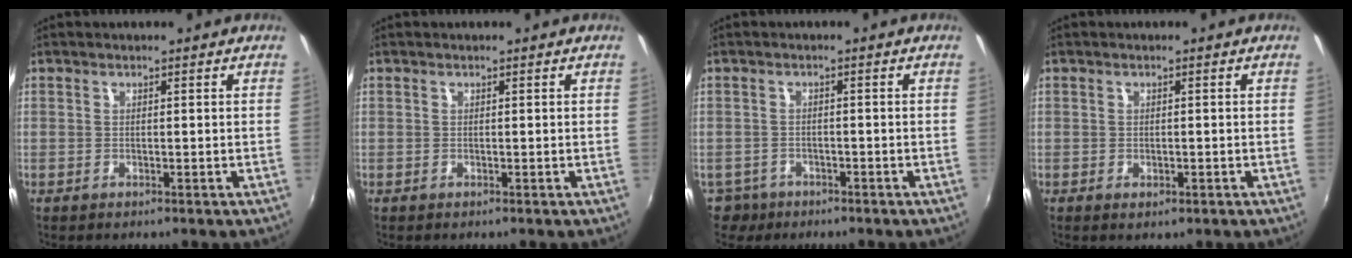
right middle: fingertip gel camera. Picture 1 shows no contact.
{"total": 0.0}
{"total": 4.1, "force": [-2.7, 3.1, 0.7], "torque": [-0.029, -0.001, -0.043]}
{"total": 1.3, "force": [-0.6, 0.9, 0.9], "torque": [-0.013, -0.004, -0.008]}